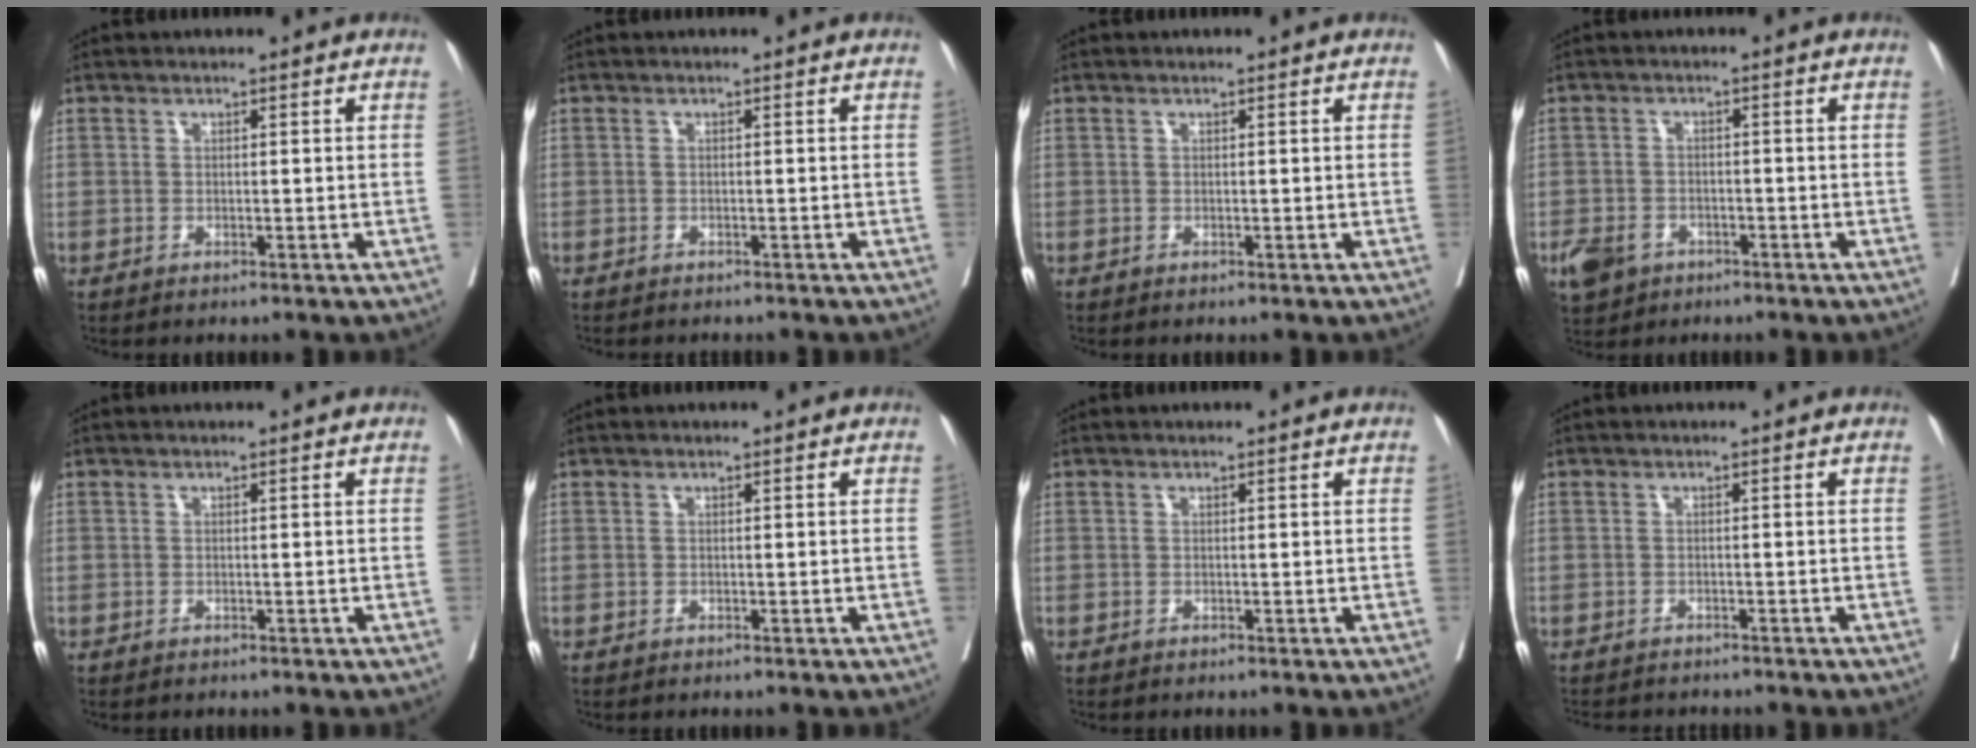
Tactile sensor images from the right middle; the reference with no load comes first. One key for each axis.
{"total": 2.3, "fx": -2.1, "fy": 0.4, "fz": 0.8, "tx": -0.014, "ty": -0.004, "tz": -0.026}
{"total": 0.0}
{"total": 6.6, "fx": -3.7, "fy": 4.9, "fz": 2.3, "tx": -0.047, "ty": 0.002, "tz": -0.057}
{"total": 0.0}
{"total": 0.0}
{"total": 0.0}
{"total": 6.2, "fx": -5.6, "fy": 1.6, "fz": 2.1, "tx": -0.028, "ty": -0.003, "tz": -0.076}